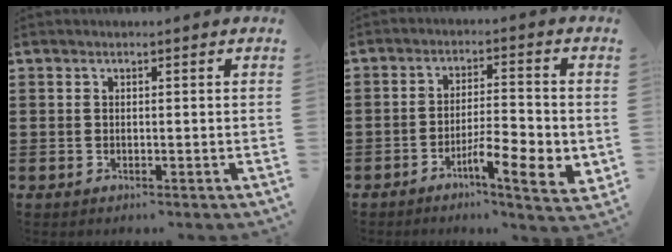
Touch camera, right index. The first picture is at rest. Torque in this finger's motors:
{"motor_torque": [0.45, -0.26, 0.22, 0.10]}